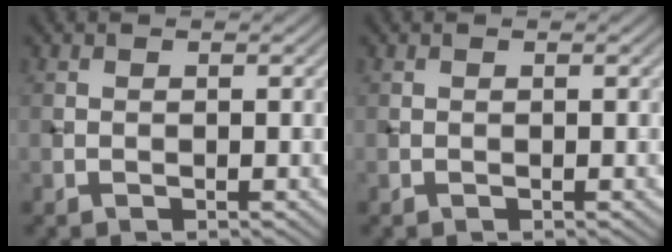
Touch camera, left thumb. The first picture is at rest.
{"total": 0.0}